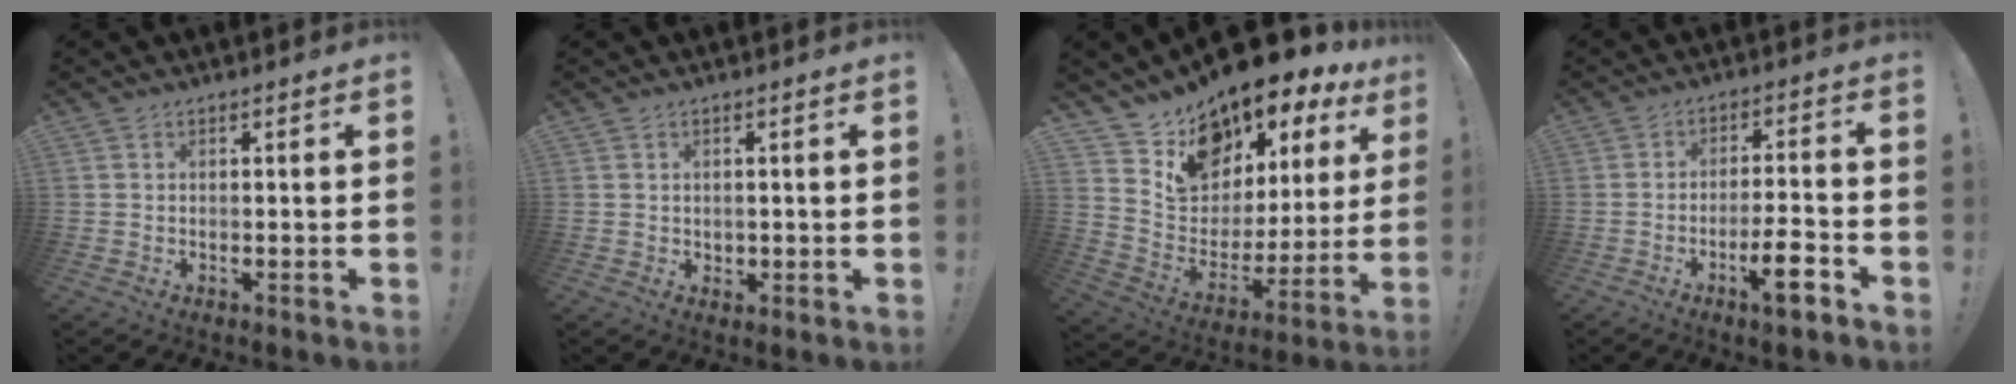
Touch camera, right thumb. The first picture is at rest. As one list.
[{"total": 1.3, "force": [0.6, 1.2, 0.1], "torque": [0.001, 0.001, 0.010]}, {"total": 12.1, "force": [10.5, 5.4, 3.0], "torque": [-0.050, -0.103, 0.189]}, {"total": 9.0, "force": [-4.6, 1.6, 7.5], "torque": [-0.112, 0.018, -0.081]}]